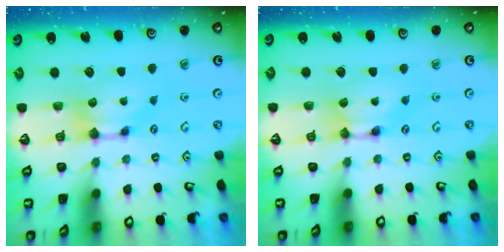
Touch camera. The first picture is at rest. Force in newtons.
{"total": 1.7, "press": 1.7, "slide": 0.1}